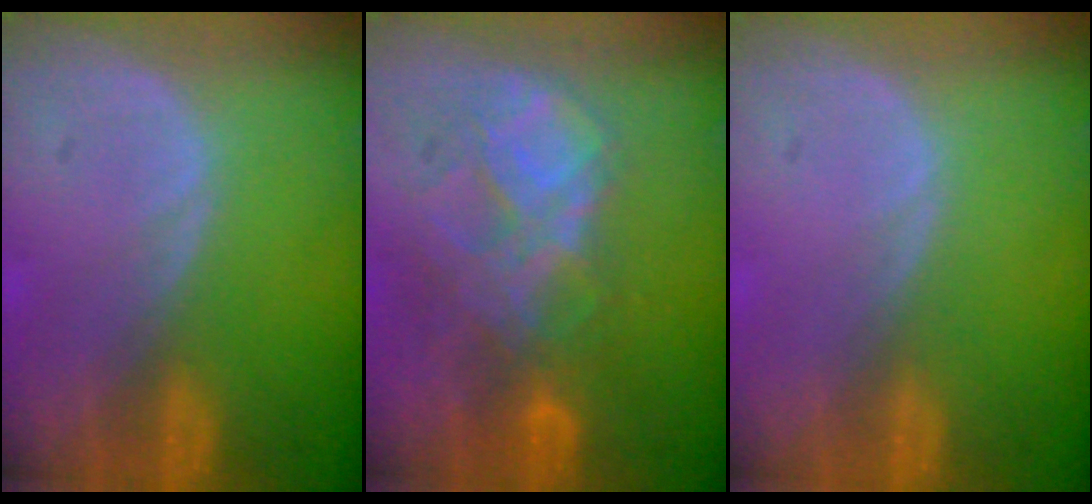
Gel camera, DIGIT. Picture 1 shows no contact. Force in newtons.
{"total": 8.8, "press": 7.6, "slide": 4.5}
{"total": 0.0}